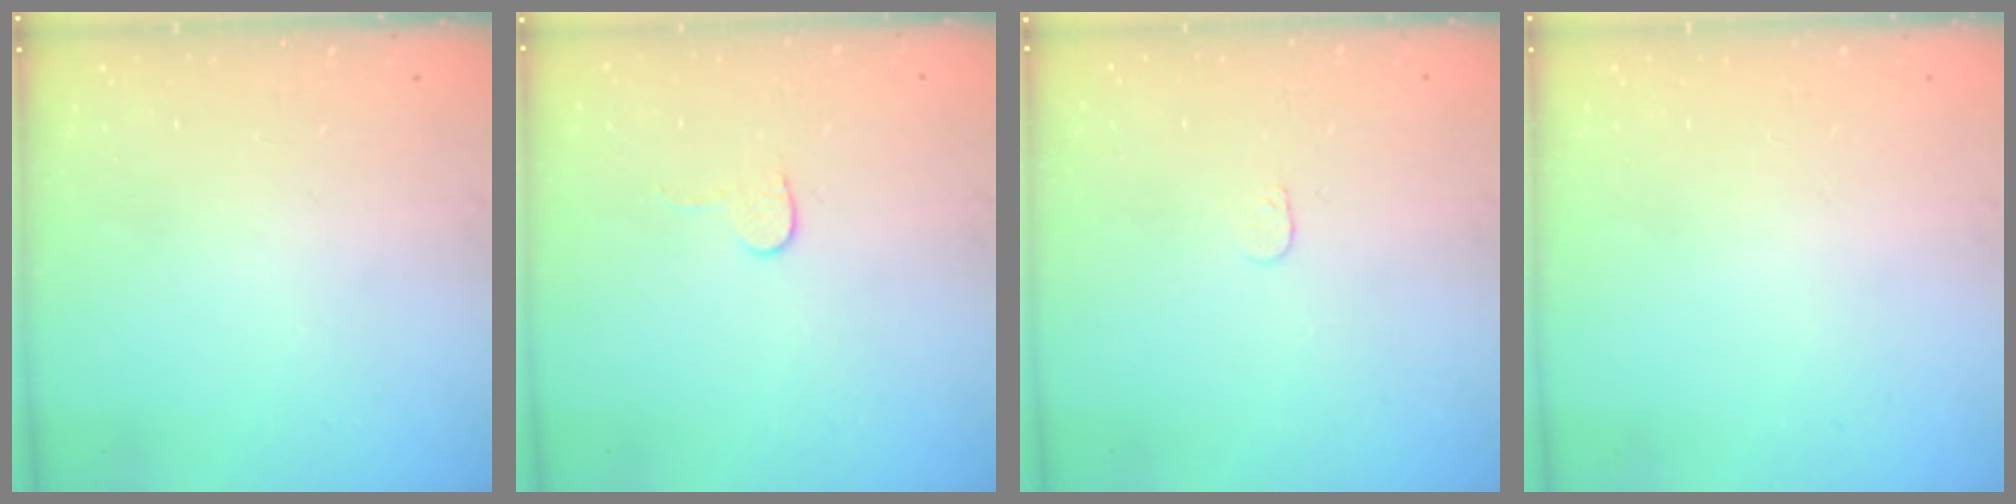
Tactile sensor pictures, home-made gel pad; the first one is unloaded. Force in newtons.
{"total": 4.0, "press": 4.0, "slide": 0.3}
{"total": 3.2, "press": 3.2, "slide": 0.3}
{"total": 0.0}